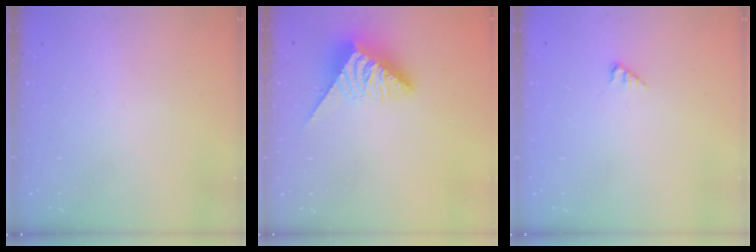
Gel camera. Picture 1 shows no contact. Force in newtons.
{"total": 9.2, "press": 9.2, "slide": 0.5}
{"total": 1.0, "press": 0.9, "slide": 0.2}